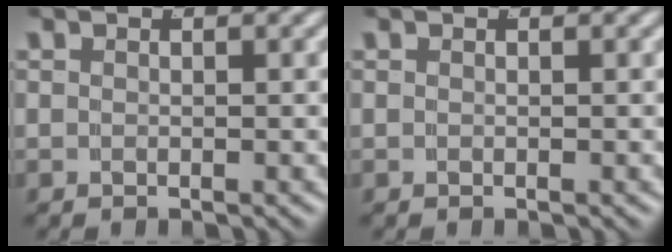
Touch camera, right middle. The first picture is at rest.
{"total": 0.0}